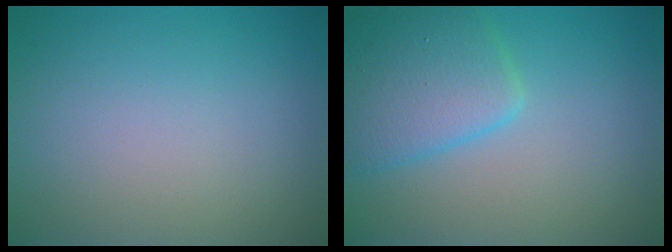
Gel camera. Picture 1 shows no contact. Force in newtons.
{"total": 5.1, "press": 5.1, "slide": 0.2}